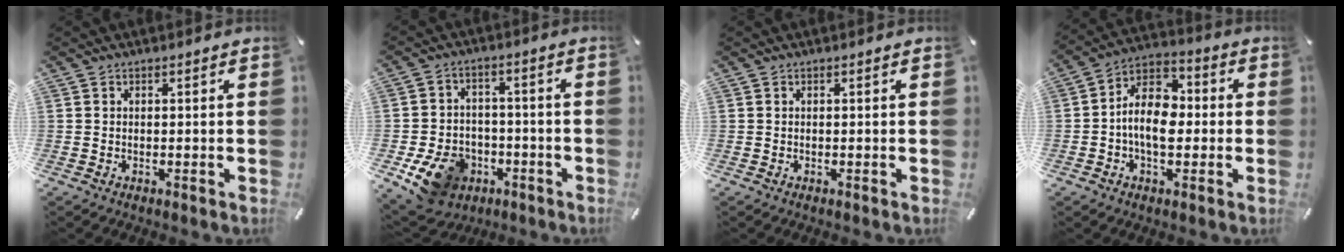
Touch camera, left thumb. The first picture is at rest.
{"total": 12.1, "force": [-5.6, 9.2, 5.6], "torque": [-0.117, 0.036, -0.093]}
{"total": 0.0}
{"total": 10.9, "force": [-1.4, 7.5, 7.9], "torque": [-0.157, 0.009, -0.025]}